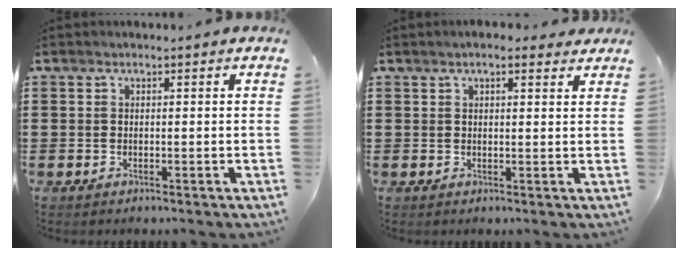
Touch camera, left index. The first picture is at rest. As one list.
[{"total": 2.5, "force": [1.9, 0.5, 1.6], "torque": [-0.034, 0.004, 0.034]}]